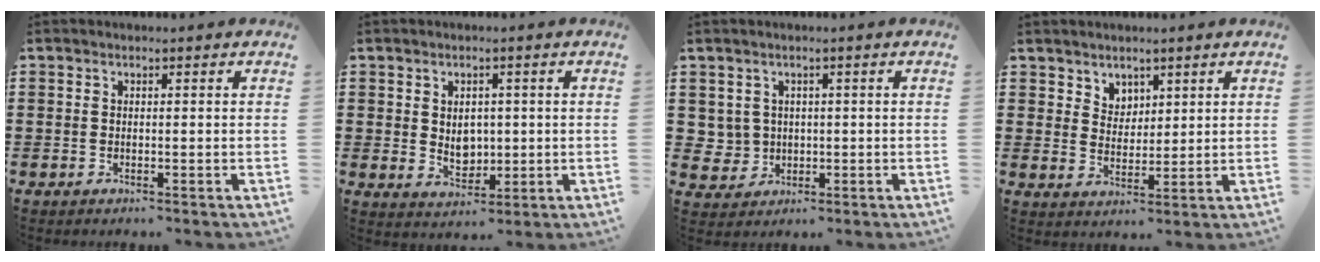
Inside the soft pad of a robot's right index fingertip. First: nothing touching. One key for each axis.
{"total": 3.9, "fx": 0.5, "fy": 3.3, "fz": 2.1, "tx": -0.026, "ty": 0.001, "tz": 0.003}
{"total": 2.8, "fx": 0.8, "fy": 2.7, "fz": 0.4, "tx": -0.022, "ty": 0.009, "tz": 0.014}
{"total": 3.8, "fx": 2.8, "fy": 2.5, "fz": 0.0, "tx": -0.013, "ty": 0.004, "tz": 0.053}